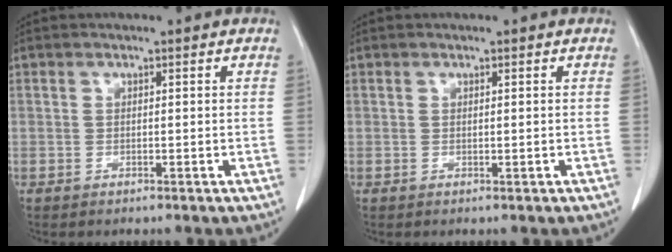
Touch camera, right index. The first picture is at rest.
{"total": 0.0}